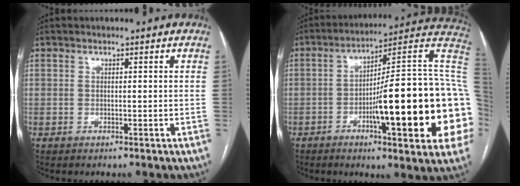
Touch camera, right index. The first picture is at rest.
{"total": 25.8, "force": [-4.4, 2.7, 25.3], "torque": [-0.264, 0.011, -0.069]}